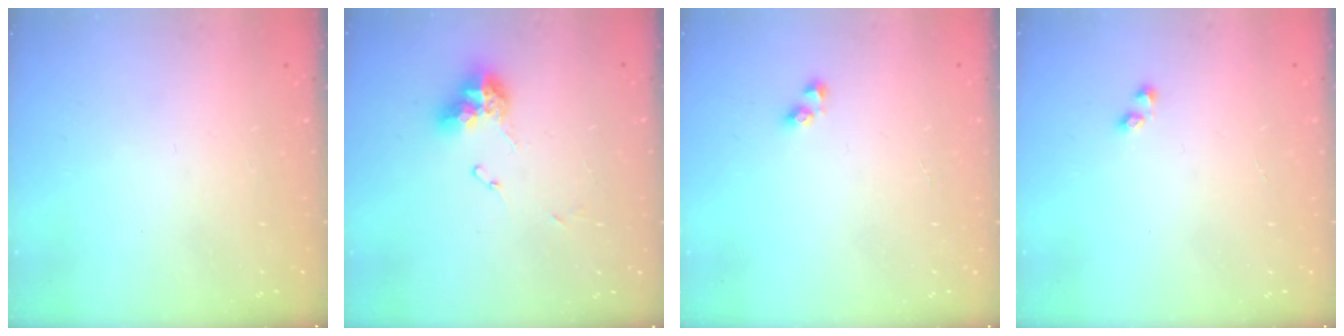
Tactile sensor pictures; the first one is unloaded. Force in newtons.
{"total": 10.0, "press": 9.9, "slide": 1.1}
{"total": 2.9, "press": 2.8, "slide": 0.3}
{"total": 0.9, "press": 0.8, "slide": 0.5}